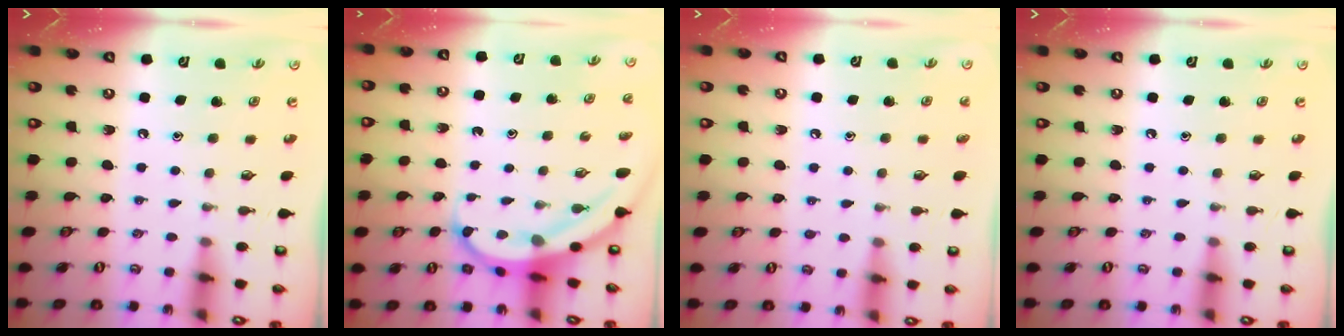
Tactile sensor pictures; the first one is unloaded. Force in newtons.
{"total": 6.6, "press": 6.5, "slide": 1.2}
{"total": 3.4, "press": 3.3, "slide": 0.5}
{"total": 0.0}